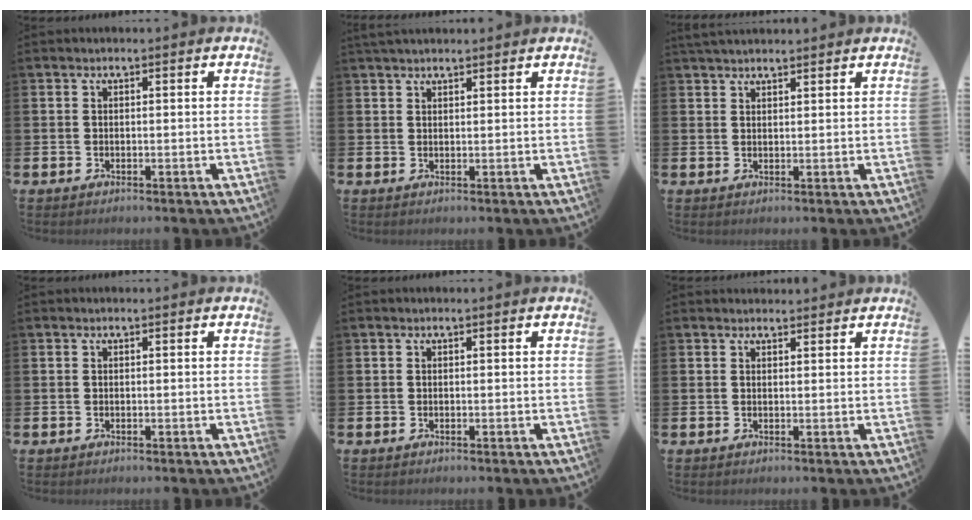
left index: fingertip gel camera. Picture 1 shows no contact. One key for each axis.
{"total": 2.1, "fx": 1.9, "fy": 0.5, "fz": 0.6, "tx": -0.003, "ty": -0.004, "tz": 0.034}
{"total": 2.7, "fx": 2.5, "fy": 0.5, "fz": 0.7, "tx": -0.014, "ty": -0.005, "tz": 0.046}
{"total": 0.0}
{"total": 0.0}
{"total": 1.4, "fx": 1.3, "fy": 0.4, "fz": 0.1, "tx": 0.009, "ty": -0.003, "tz": 0.022}